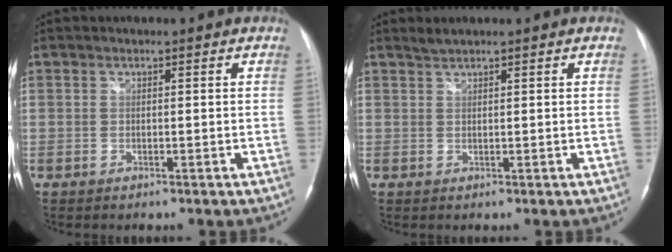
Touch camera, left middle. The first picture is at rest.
{"total": 1.2, "force": [1.2, -0.1, 0.3], "torque": [-0.007, 0.006, 0.027]}